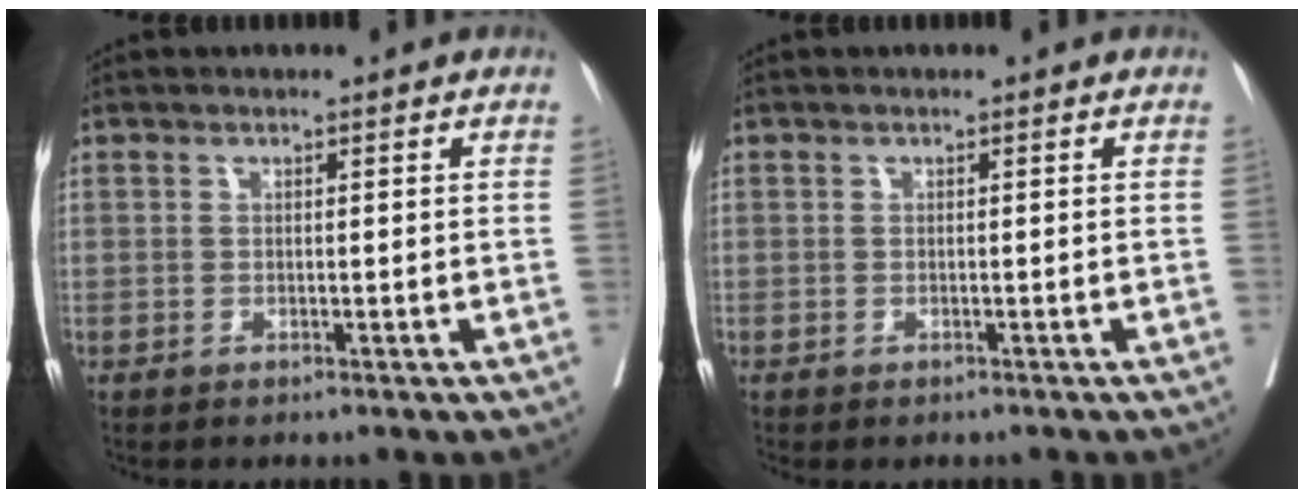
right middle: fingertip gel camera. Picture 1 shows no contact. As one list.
[{"total": 0.7, "force": [-0.6, 0.3, 0.1], "torque": [-0.005, 0.001, -0.013]}]